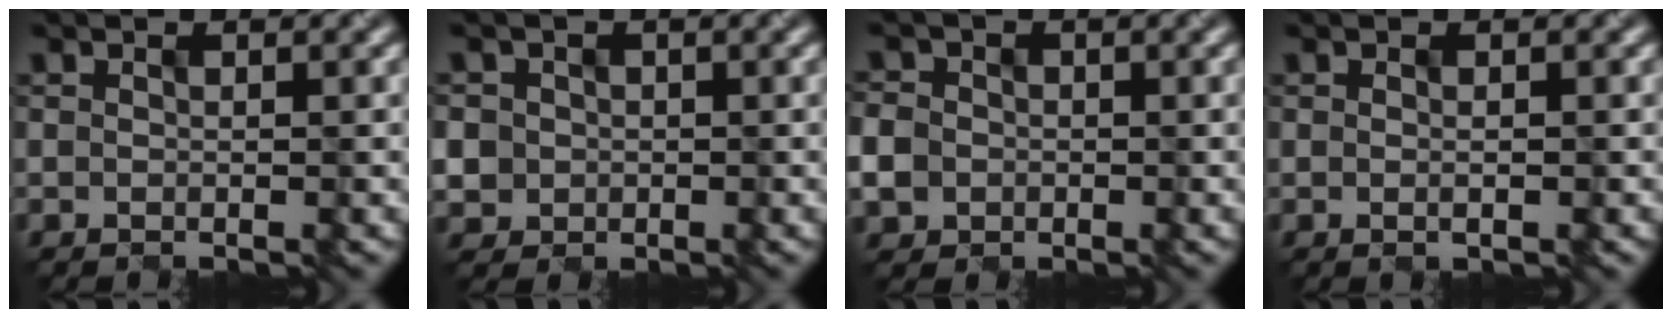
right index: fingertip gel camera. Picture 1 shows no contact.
{"total": 2.4, "force": [0.0, 2.4, 0.2], "torque": [-0.008, 0.000, 0.010]}
{"total": 3.7, "force": [-0.6, 3.4, 1.1], "torque": [-0.027, 0.004, -0.016]}
{"total": 0.7, "force": [-0.2, 0.2, 0.6], "torque": [-0.009, 0.001, -0.001]}